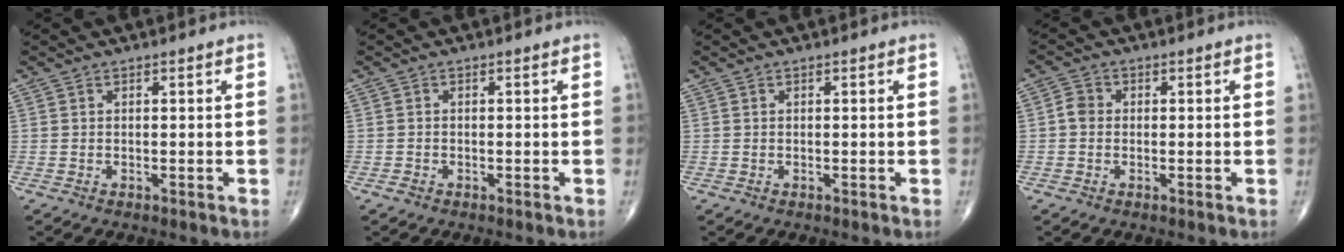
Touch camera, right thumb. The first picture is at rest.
{"total": 0.8, "force": [-0.5, 0.5, 0.3], "torque": [-0.007, 0.002, -0.010]}
{"total": 0.0}
{"total": 2.6, "force": [-0.2, 2.2, 1.3], "torque": [-0.015, 0.006, -0.010]}